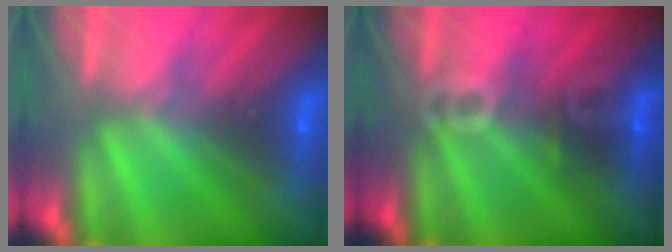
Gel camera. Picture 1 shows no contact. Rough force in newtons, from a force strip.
{"total": 3.2}